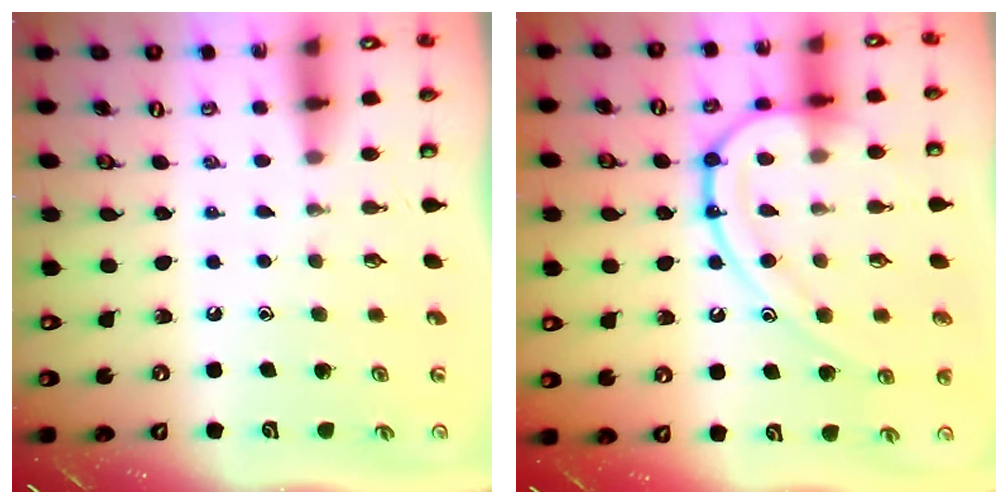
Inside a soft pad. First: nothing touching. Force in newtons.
{"total": 15.4, "press": 15.3, "slide": 1.4}